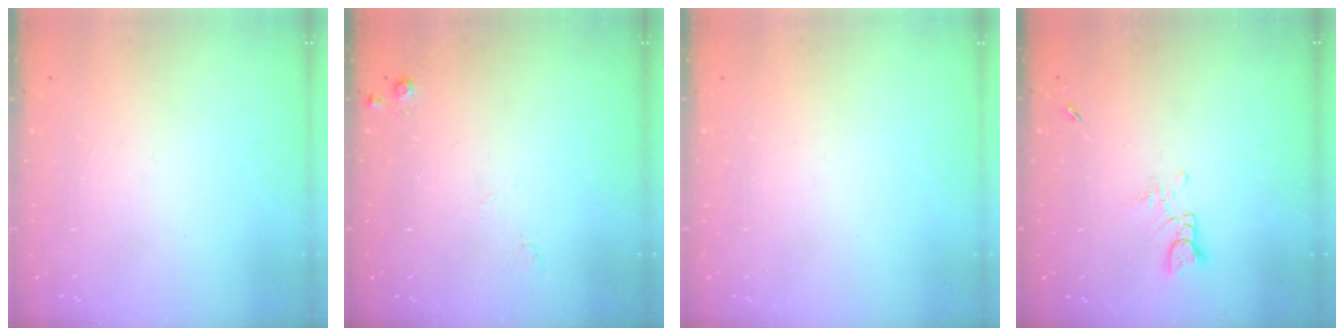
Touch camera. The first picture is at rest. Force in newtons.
{"total": 3.9, "press": 3.9, "slide": 0.6}
{"total": 0.0}
{"total": 2.9, "press": 2.9, "slide": 0.2}